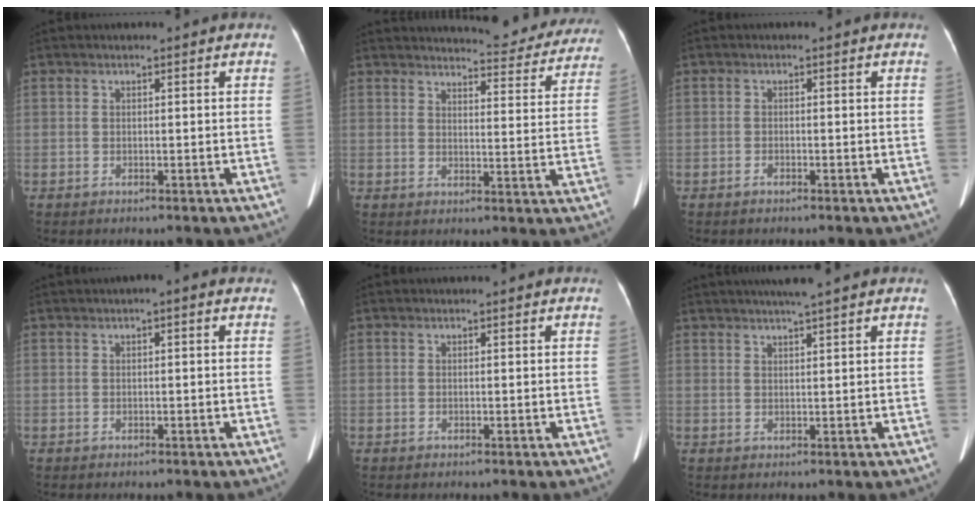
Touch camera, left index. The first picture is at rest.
{"total": 16.3, "force": [15.5, 2.8, 4.2], "torque": [-0.030, -0.047, 0.161]}
{"total": 0.7, "force": [-0.6, 0.3, 0.3], "torque": [-0.010, 0.000, -0.009]}
{"total": 1.4, "force": [0.6, 0.3, 1.2], "torque": [-0.020, 0.008, 0.001]}
{"total": 0.0}
{"total": 5.3, "force": [4.3, -0.6, 3.0], "torque": [-0.050, 0.018, 0.065]}